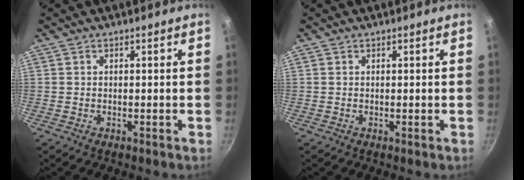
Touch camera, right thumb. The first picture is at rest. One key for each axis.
{"total": 0.0}